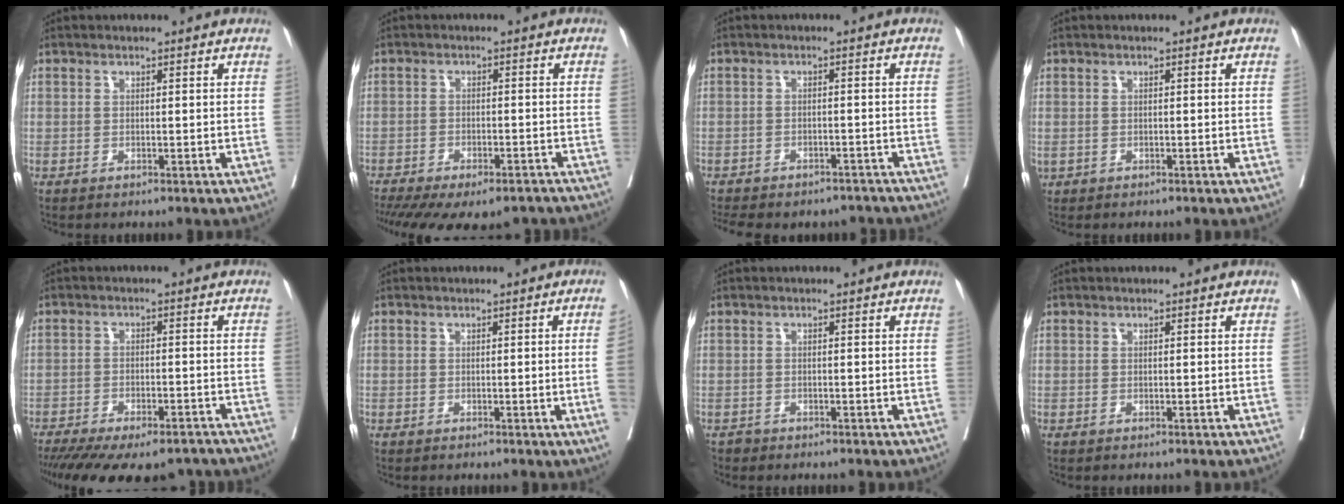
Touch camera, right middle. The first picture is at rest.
{"total": 16.6, "force": [-13.3, 5.8, 8.1], "torque": [-0.166, -0.022, -0.177]}
{"total": 10.9, "force": [-9.5, 4.3, 3.2], "torque": [-0.064, 0.008, -0.116]}
{"total": 0.6, "force": [-0.1, 0.5, 0.2], "torque": [-0.007, 0.003, 0.004]}
{"total": 18.3, "force": [-14.9, 6.0, 8.7], "torque": [-0.172, -0.024, -0.203]}
{"total": 2.2, "force": [-0.2, -0.9, 2.0], "torque": [-0.024, -0.002, 0.000]}
{"total": 0.8, "force": [-0.7, 0.5, -0.2], "torque": [-0.003, 0.002, -0.014]}
{"total": 0.0}